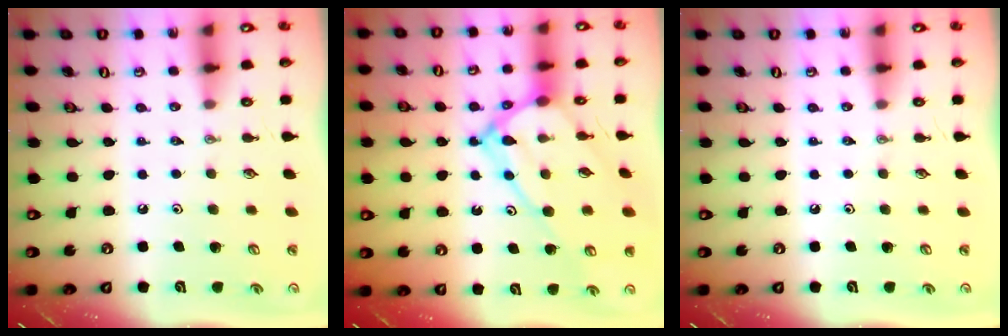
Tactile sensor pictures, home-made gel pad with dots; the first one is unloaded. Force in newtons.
{"total": 15.7, "press": 15.6, "slide": 1.5}
{"total": 0.0}